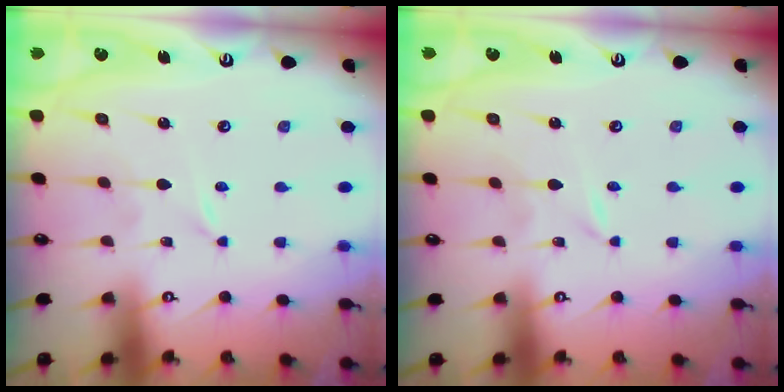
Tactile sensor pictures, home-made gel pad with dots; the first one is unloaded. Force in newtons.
{"total": 0.0}